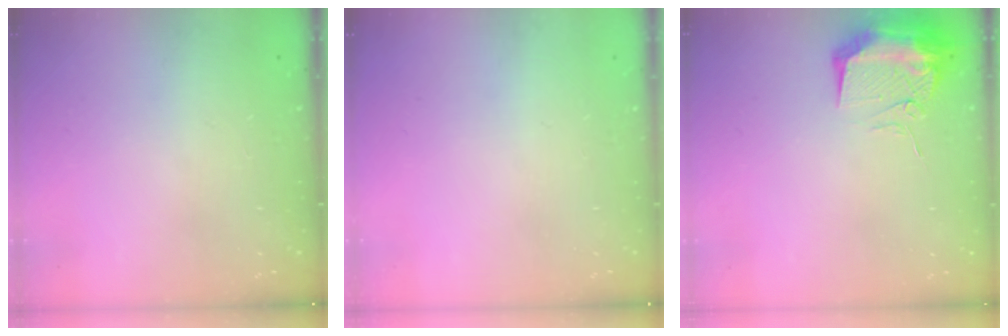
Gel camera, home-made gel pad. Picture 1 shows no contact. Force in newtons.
{"total": 0.0}
{"total": 11.4, "press": 11.2, "slide": 1.9}